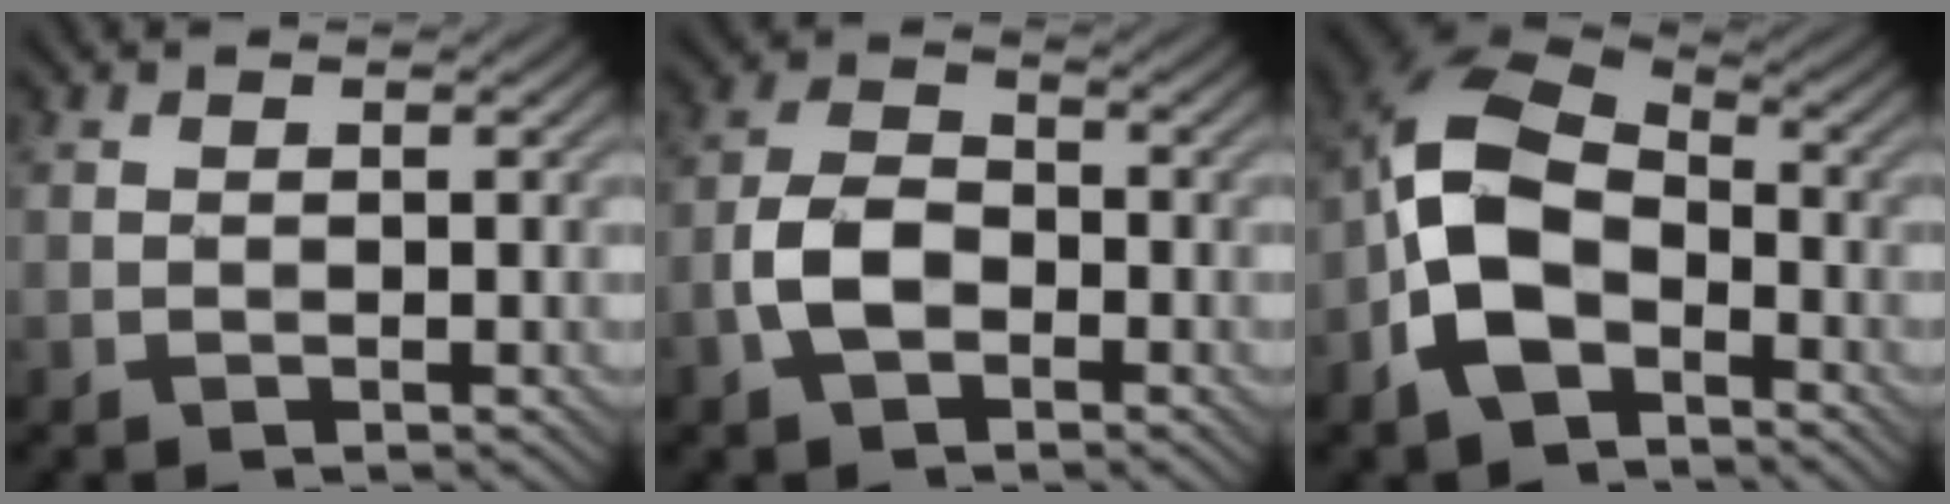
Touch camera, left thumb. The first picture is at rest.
{"total": 5.5, "force": [-2.4, 3.2, 3.8], "torque": [-0.081, 0.007, -0.053]}
{"total": 11.4, "force": [-4.3, 7.2, 7.8], "torque": [-0.178, -0.006, -0.098]}